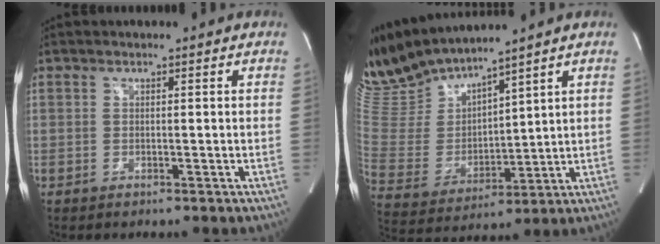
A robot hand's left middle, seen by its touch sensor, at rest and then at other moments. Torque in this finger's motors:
{"motor_torque": [0.40, -0.67, 0.39, 0.17]}